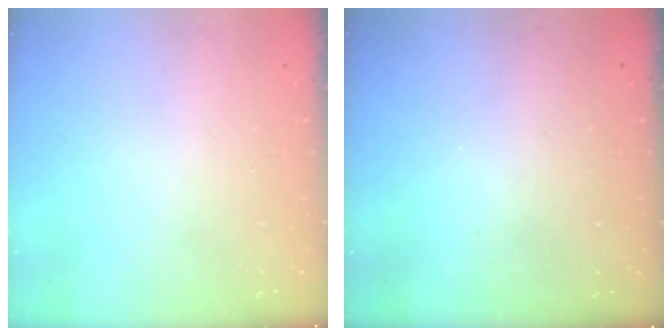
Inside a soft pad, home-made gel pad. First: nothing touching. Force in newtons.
{"total": 3.2, "press": 3.2, "slide": 0.1}